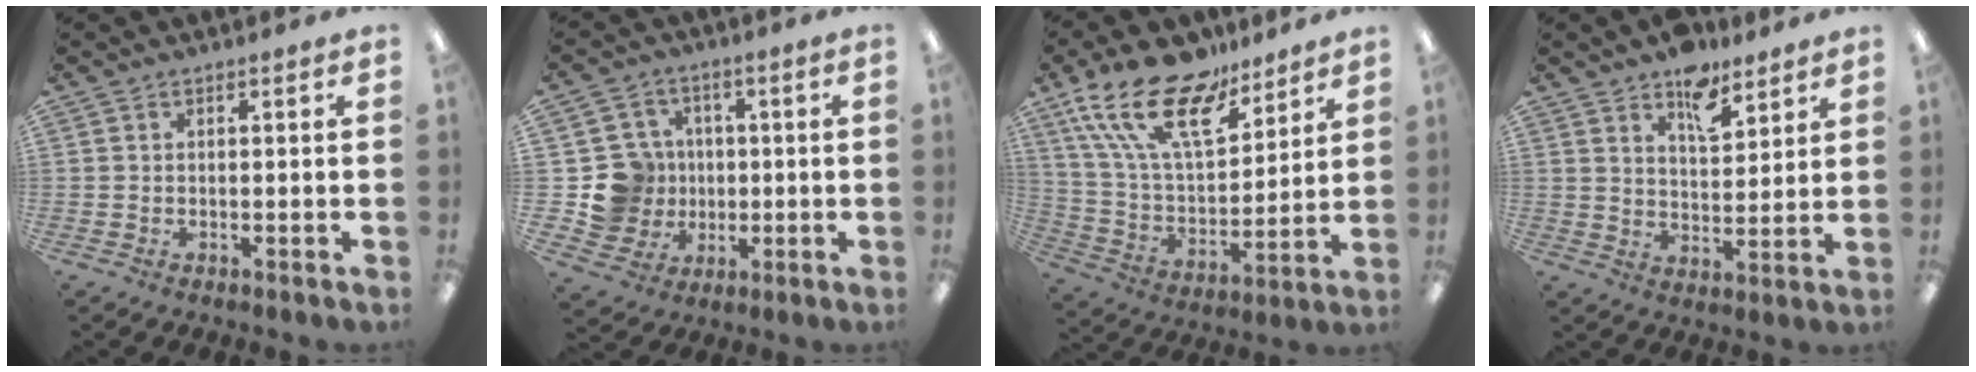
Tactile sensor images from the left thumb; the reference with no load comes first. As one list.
[{"total": 12.2, "force": [-0.3, 11.7, 3.2], "torque": [-0.079, 0.015, 0.008]}, {"total": 21.0, "force": [13.9, 9.4, 12.7], "torque": [-0.250, -0.074, 0.252]}, {"total": 9.1, "force": [6.6, 4.5, 4.4], "torque": [-0.051, -0.036, 0.113]}]